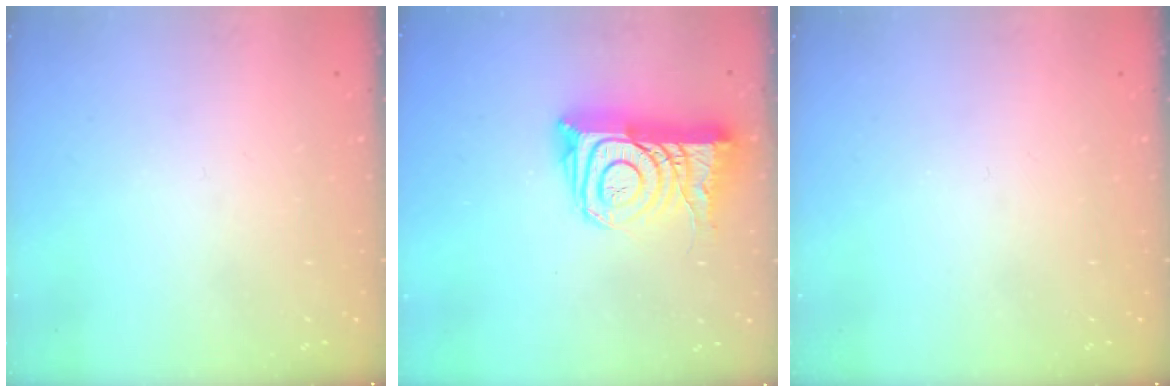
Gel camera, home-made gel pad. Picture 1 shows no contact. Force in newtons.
{"total": 16.4, "press": 16.3, "slide": 1.5}
{"total": 0.0}